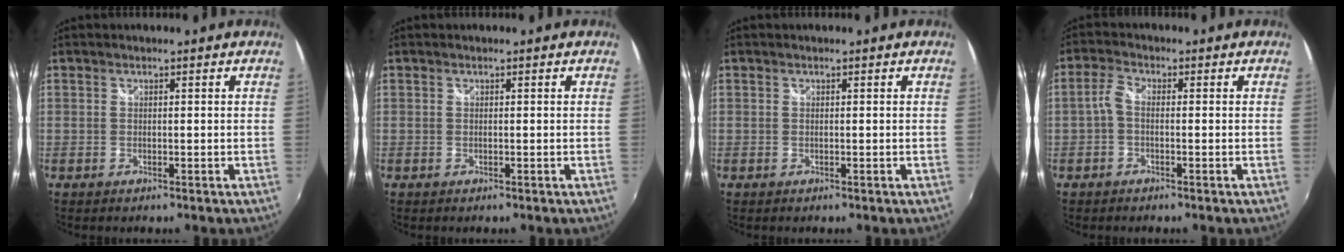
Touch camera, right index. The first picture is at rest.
{"total": 0.0}
{"total": 0.0}
{"total": 2.5, "force": [-0.7, 1.2, 2.1], "torque": [-0.049, 0.007, -0.018]}